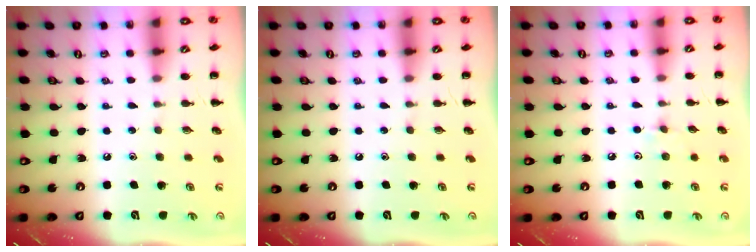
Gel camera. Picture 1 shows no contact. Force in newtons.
{"total": 0.0}
{"total": 4.0, "press": 3.7, "slide": 1.4}